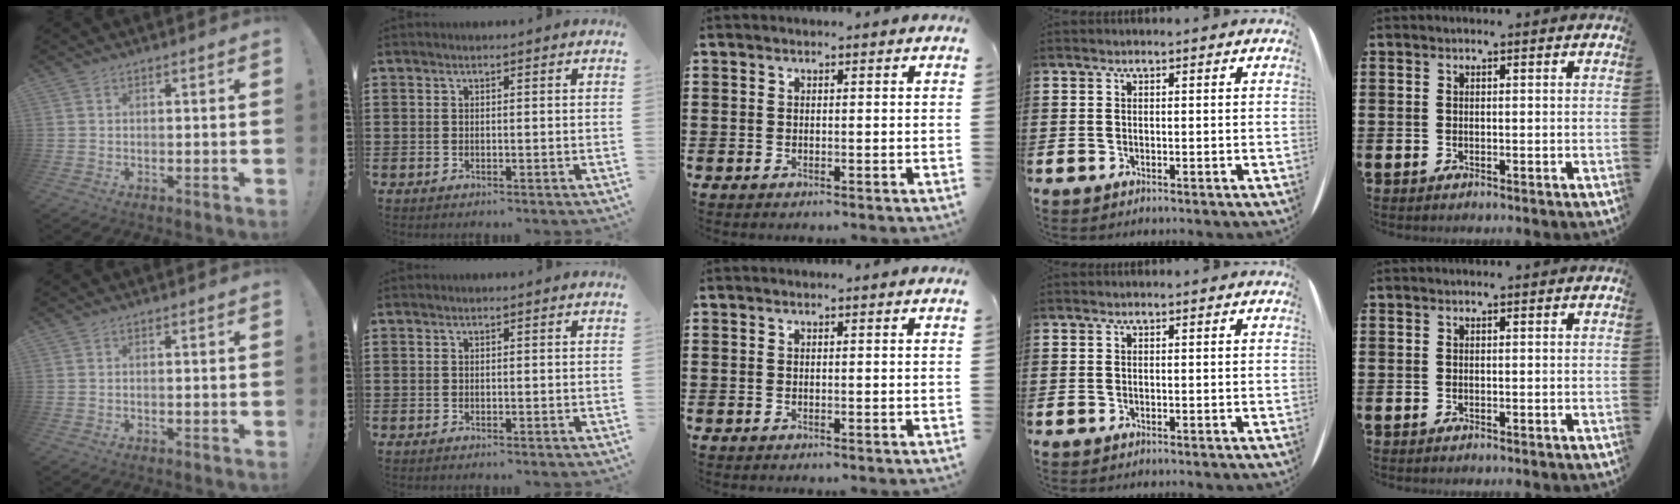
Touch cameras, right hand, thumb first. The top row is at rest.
{}